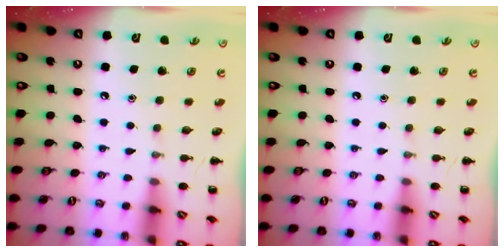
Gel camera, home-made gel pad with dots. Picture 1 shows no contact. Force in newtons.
{"total": 0.0}